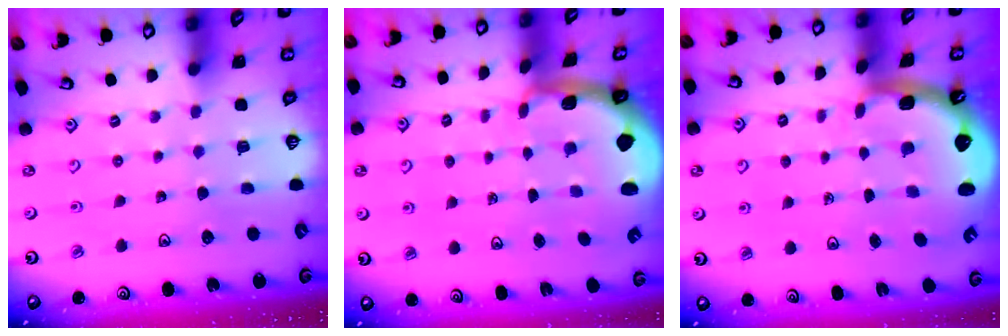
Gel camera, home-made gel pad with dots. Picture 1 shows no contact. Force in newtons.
{"total": 1.7, "press": 1.7, "slide": 0.4}
{"total": 3.4, "press": 2.6, "slide": 2.3}